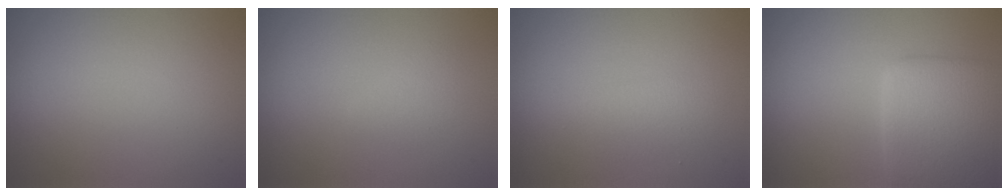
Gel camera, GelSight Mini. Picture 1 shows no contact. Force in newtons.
{"total": 1.3, "press": 1.3, "slide": 0.1}
{"total": 1.8, "press": 1.8, "slide": 0.1}
{"total": 6.2, "press": 6.2, "slide": 0.2}